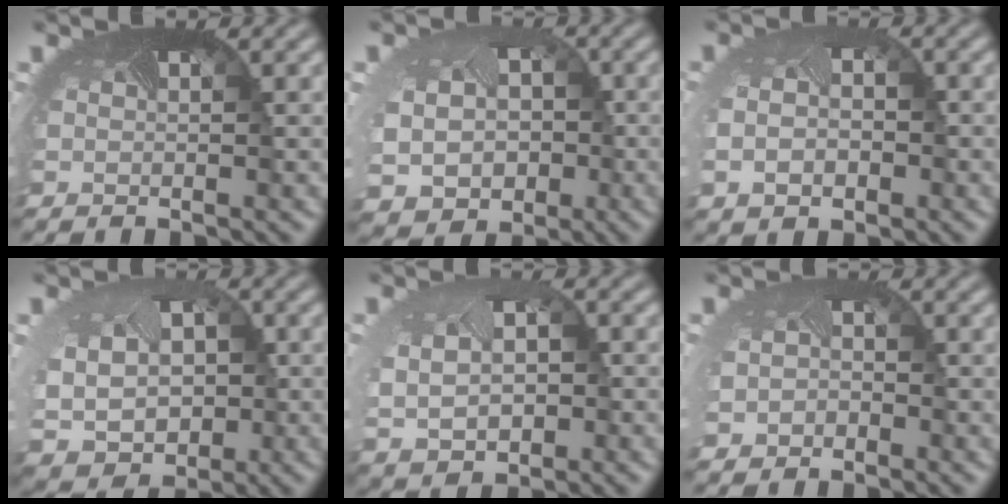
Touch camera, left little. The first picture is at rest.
{"total": 7.7, "force": [-1.2, 6.4, 4.2], "torque": [-0.083, -0.038, -0.005]}
{"total": 3.4, "force": [-0.6, 2.5, 2.2], "torque": [-0.053, -0.015, -0.004]}
{"total": 6.8, "force": [-0.9, 5.8, 3.5], "torque": [-0.083, -0.038, 0.001]}
{"total": 5.6, "force": [-0.4, 4.3, 3.6], "torque": [-0.086, -0.024, 0.021]}
{"total": 1.9, "force": [-0.7, 1.7, 0.7], "torque": [-0.013, -0.013, -0.009]}